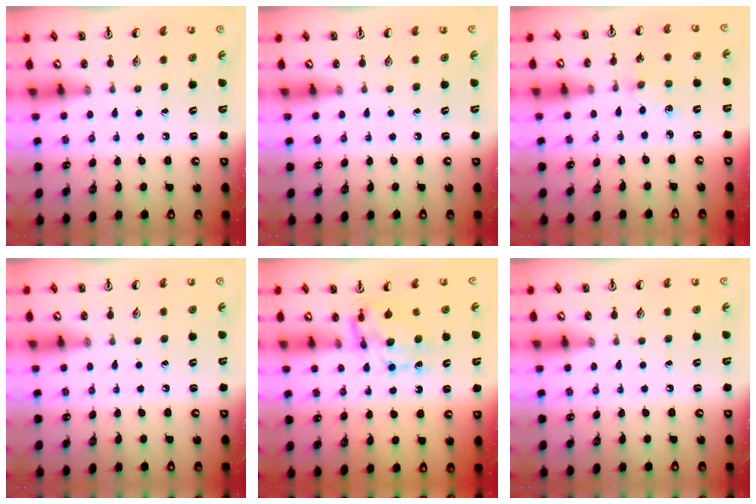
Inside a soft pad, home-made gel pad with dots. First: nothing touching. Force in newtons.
{"total": 0.0}
{"total": 1.4, "press": 1.3, "slide": 0.3}
{"total": 0.0}
{"total": 6.5, "press": 6.4, "slide": 0.6}
{"total": 0.0}